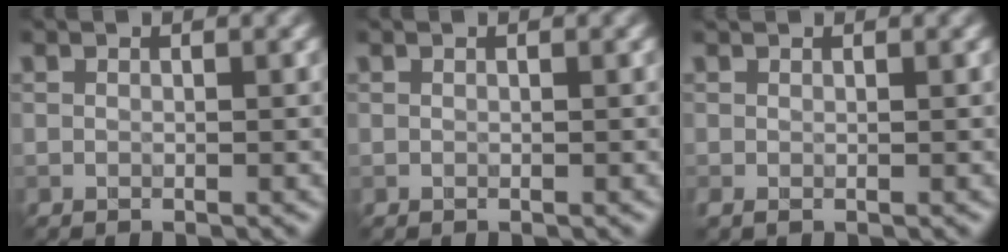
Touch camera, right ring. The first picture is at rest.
{"total": 0.0}
{"total": 0.7, "force": [0.2, 0.4, 0.5], "torque": [-0.013, 0.004, 0.001]}